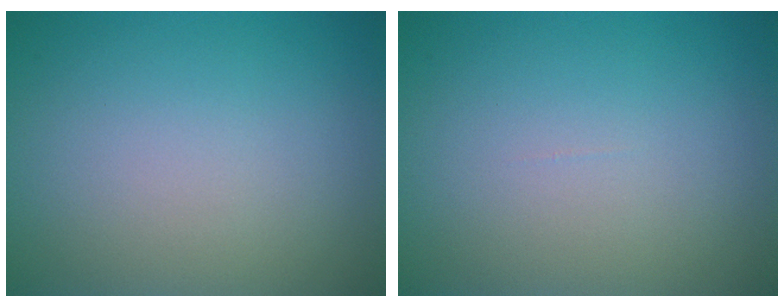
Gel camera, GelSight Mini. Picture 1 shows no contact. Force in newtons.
{"total": 0.0}